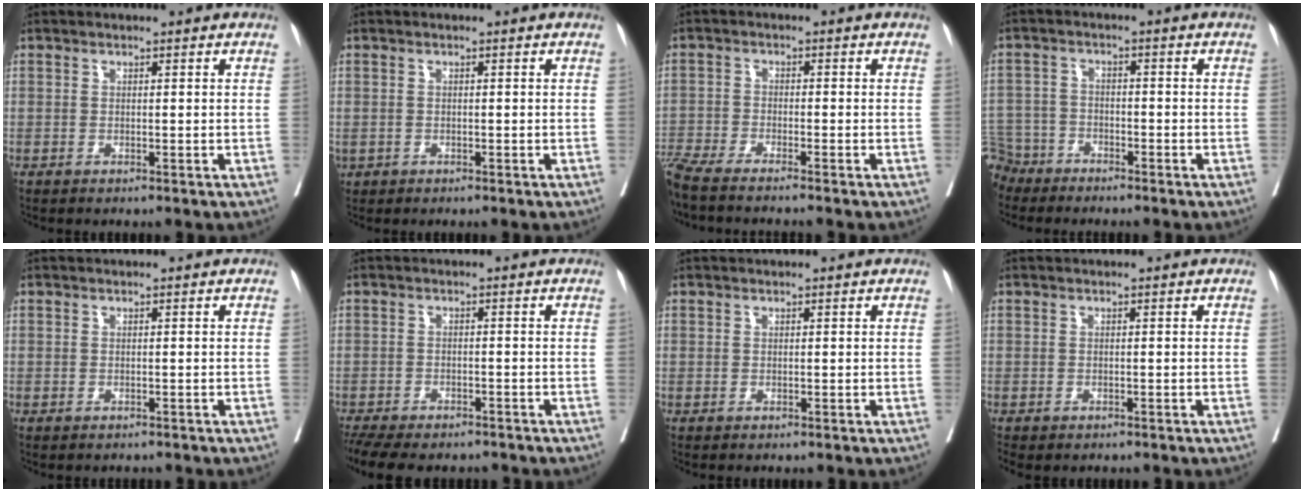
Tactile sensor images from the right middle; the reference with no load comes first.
{"total": 0.7, "force": [-0.2, 0.6, 0.2], "torque": [-0.004, 0.004, 0.003]}
{"total": 6.5, "force": [-5.3, -1.2, 3.6], "torque": [-0.048, -0.024, -0.090]}
{"total": 7.3, "force": [-6.3, 3.6, -0.1], "torque": [-0.005, 0.003, -0.122]}
{"total": 0.7, "force": [-0.6, 0.2, 0.0], "torque": [-0.004, -0.001, -0.014]}
{"total": 12.3, "force": [-10.4, 4.1, 5.2], "torque": [-0.109, -0.005, -0.142]}
{"total": 0.0}
{"total": 2.0, "force": [-1.6, 1.1, 0.7], "torque": [-0.012, -0.004, -0.024]}